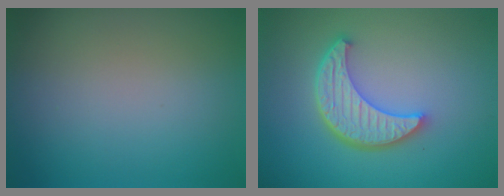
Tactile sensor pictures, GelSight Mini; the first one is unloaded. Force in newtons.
{"total": 5.6, "press": 4.3, "slide": 3.7}